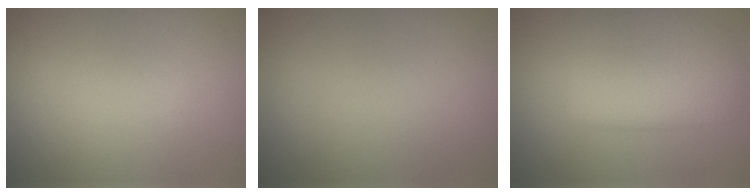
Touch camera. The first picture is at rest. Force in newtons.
{"total": 0.0}
{"total": 4.9, "press": 4.9, "slide": 0.2}